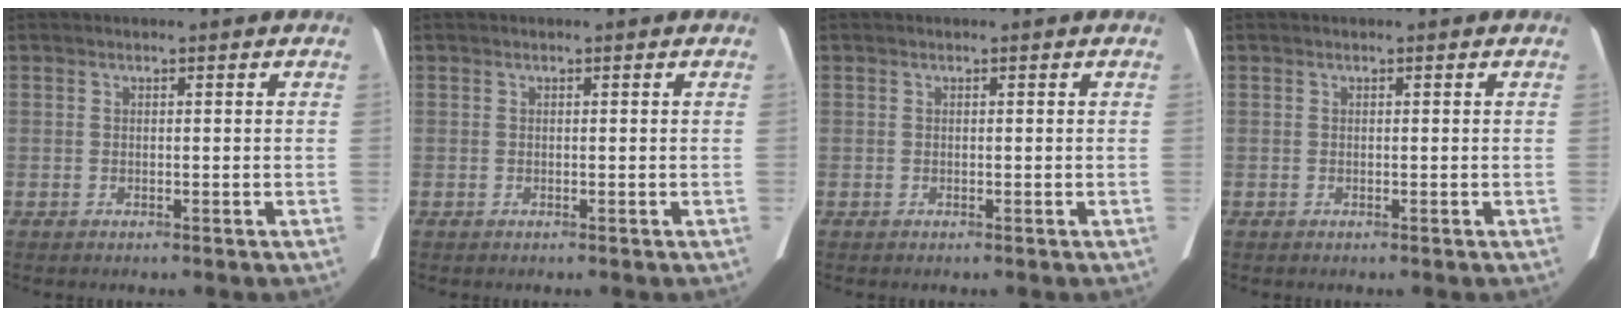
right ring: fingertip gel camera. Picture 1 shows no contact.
{"total": 0.0}
{"total": 0.0}
{"total": 0.0}